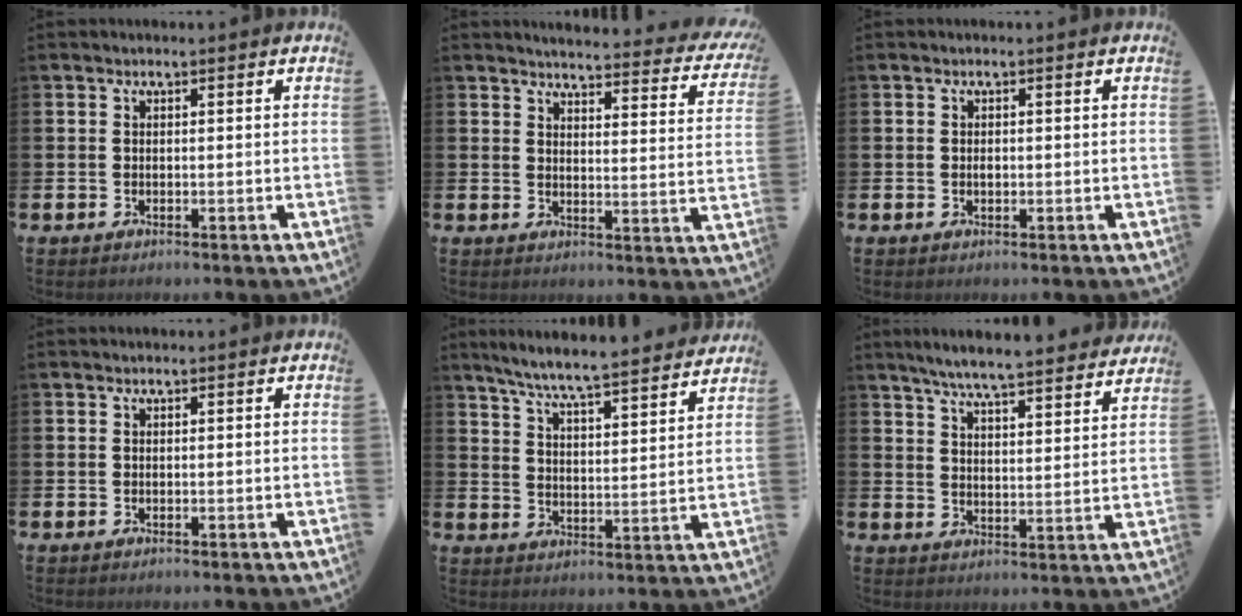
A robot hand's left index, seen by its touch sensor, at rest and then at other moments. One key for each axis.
{"total": 3.7, "fx": 3.6, "fy": 0.4, "fz": 0.8, "tx": -0.020, "ty": -0.037, "tz": 0.056}
{"total": 0.7, "fx": 0.0, "fy": 0.4, "fz": 0.6, "tx": -0.009, "ty": 0.002, "tz": -0.003}
{"total": 0.0}
{"total": 7.2, "fx": 6.9, "fy": -0.1, "fz": 2.2, "tx": -0.070, "ty": -0.048, "tz": 0.119}
{"total": 6.7, "fx": 6.4, "fy": 0.2, "fz": 2.0, "tx": -0.055, "ty": -0.042, "tz": 0.111}